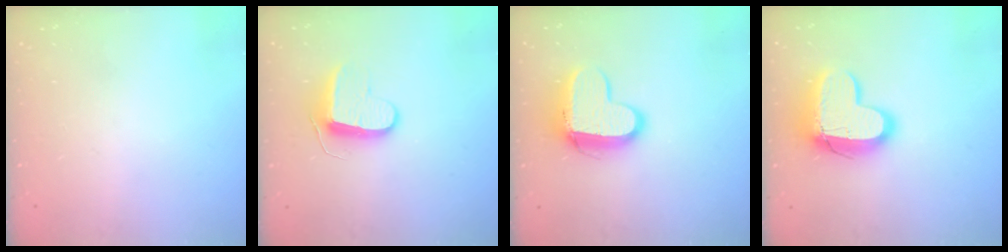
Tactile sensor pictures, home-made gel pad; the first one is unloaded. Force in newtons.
{"total": 9.4, "press": 9.4, "slide": 0.5}
{"total": 12.1, "press": 12.0, "slide": 0.9}
{"total": 15.2, "press": 15.2, "slide": 1.4}